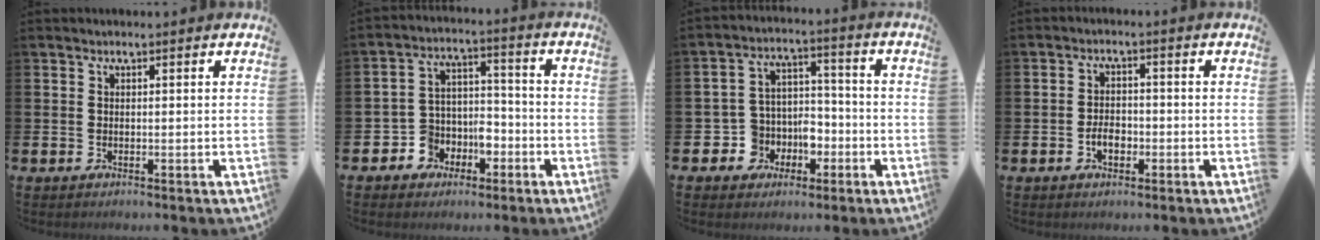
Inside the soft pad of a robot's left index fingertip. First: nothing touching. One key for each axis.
{"total": 5.0, "fx": -2.5, "fy": 4.2, "fz": 1.2, "tx": -0.042, "ty": -0.002, "tz": -0.052}
{"total": 6.1, "fx": -1.9, "fy": 5.7, "fz": 1.4, "tx": -0.057, "ty": 0.000, "tz": -0.035}
{"total": 2.9, "fx": -1.1, "fy": 1.9, "fz": 2.0, "tx": -0.024, "ty": -0.001, "tz": -0.025}